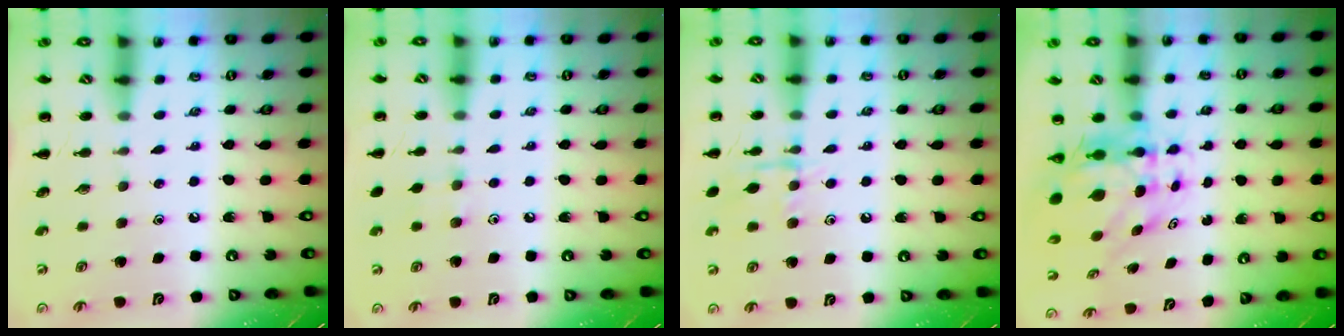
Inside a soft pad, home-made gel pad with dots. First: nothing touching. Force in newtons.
{"total": 5.2, "press": 4.9, "slide": 1.7}
{"total": 9.0, "press": 9.0, "slide": 0.5}
{"total": 8.0, "press": 7.8, "slide": 2.1}